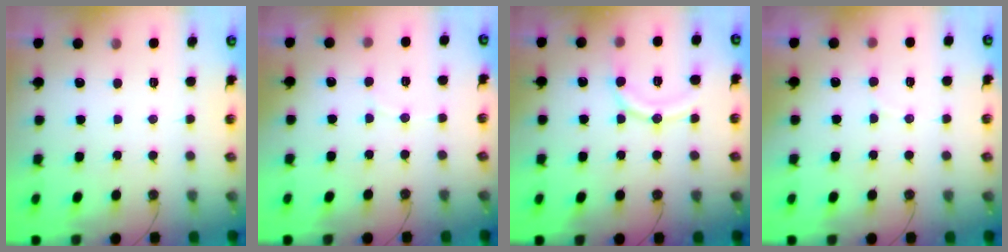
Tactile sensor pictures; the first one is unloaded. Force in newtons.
{"total": 2.9, "press": 2.9, "slide": 0.3}
{"total": 11.7, "press": 11.6, "slide": 1.2}
{"total": 6.3, "press": 6.2, "slide": 1.4}